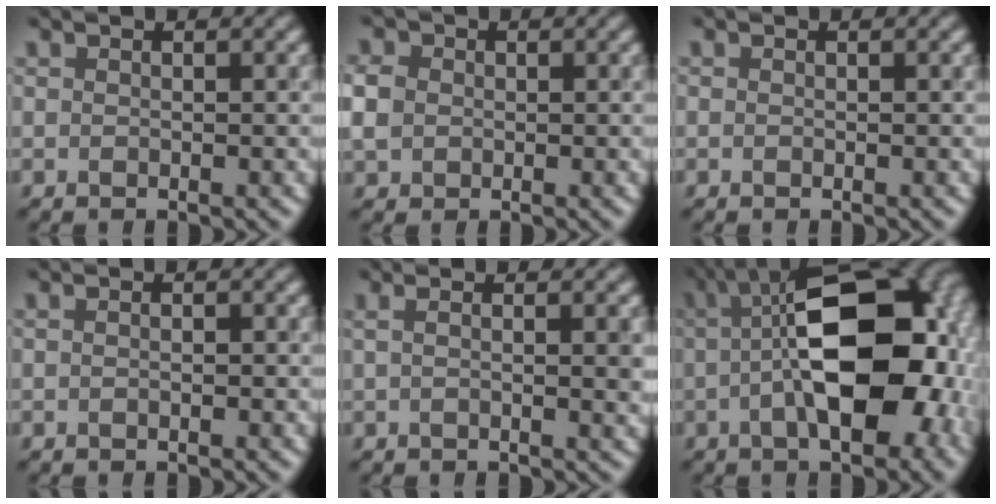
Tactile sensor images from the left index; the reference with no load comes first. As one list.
[{"total": 2.7, "force": [0.0, 2.3, 1.3], "torque": [-0.041, 0.008, -0.001]}, {"total": 0.0}, {"total": 0.7, "force": [0.0, 0.2, 0.7], "torque": [-0.008, -0.003, -0.002]}, {"total": 3.0, "force": [0.4, 0.7, 2.9], "torque": [-0.039, 0.004, 0.001]}, {"total": 15.8, "force": [-0.2, 7.7, 13.8], "torque": [-0.182, 0.019, -0.007]}]